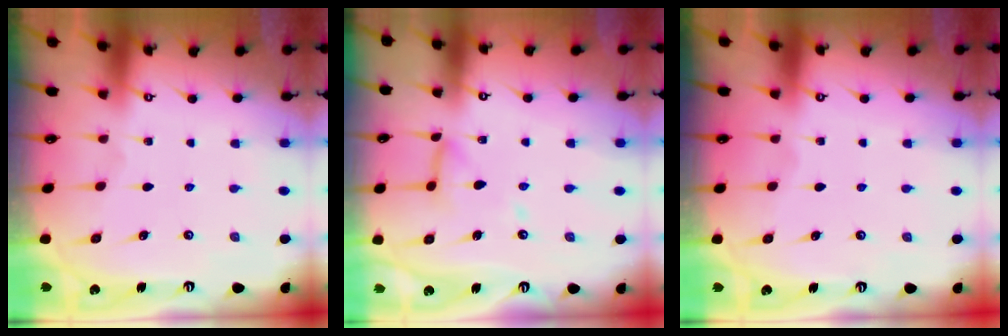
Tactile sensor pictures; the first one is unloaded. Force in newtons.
{"total": 9.5, "press": 9.5, "slide": 0.8}
{"total": 0.0}